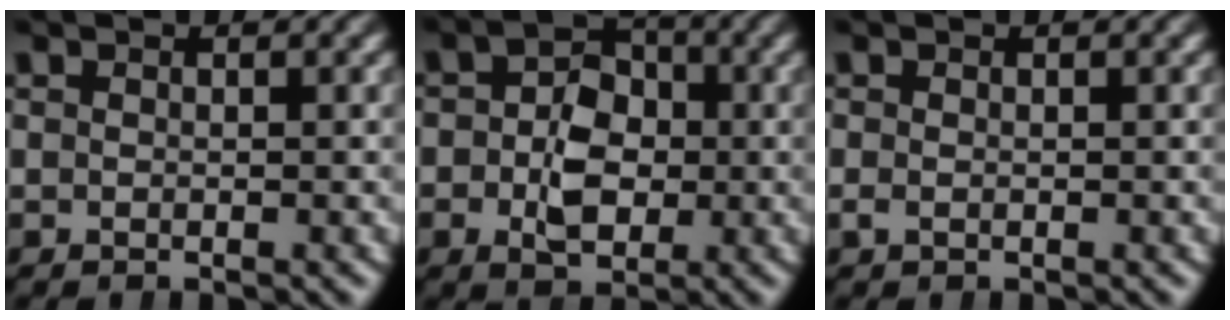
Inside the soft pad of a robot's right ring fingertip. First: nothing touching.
{"total": 4.6, "force": [-0.4, 3.3, 3.1], "torque": [-0.027, -0.002, -0.009]}
{"total": 0.5, "force": [0.0, -0.4, -0.3], "torque": [0.004, -0.001, 0.001]}